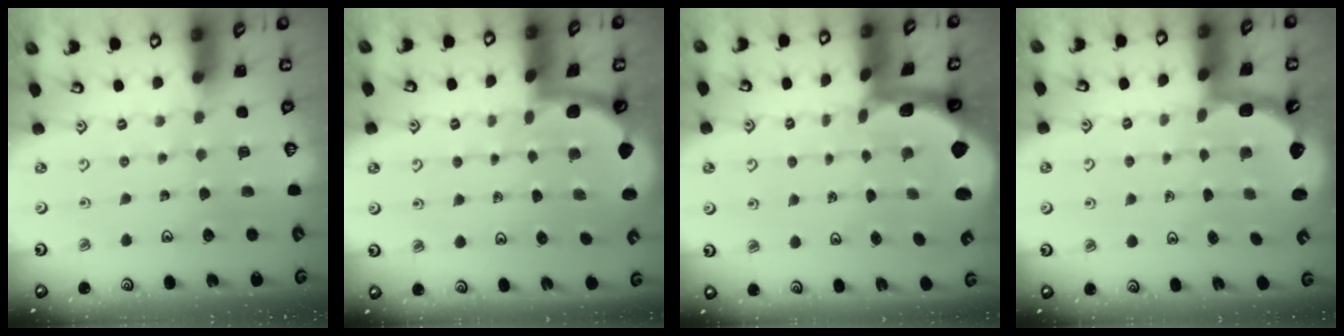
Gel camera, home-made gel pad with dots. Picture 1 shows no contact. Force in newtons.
{"total": 1.7, "press": 1.7, "slide": 0.1}
{"total": 1.9, "press": 1.9, "slide": 0.4}
{"total": 2.5, "press": 2.1, "slide": 1.3}